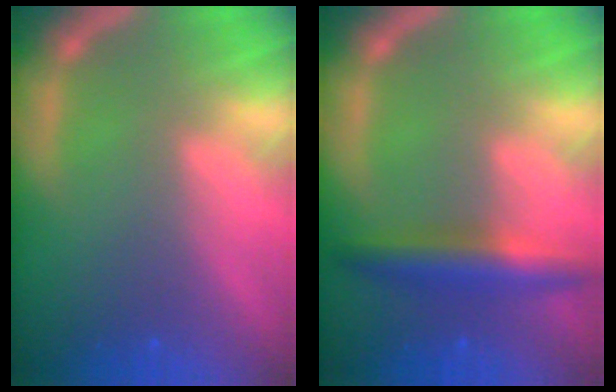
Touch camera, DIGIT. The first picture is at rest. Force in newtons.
{"total": 4.5}